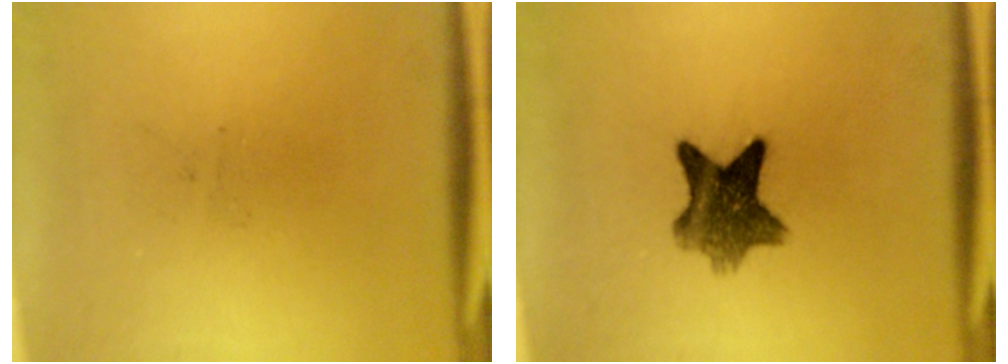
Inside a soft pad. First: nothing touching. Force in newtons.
{"total": 7.8}